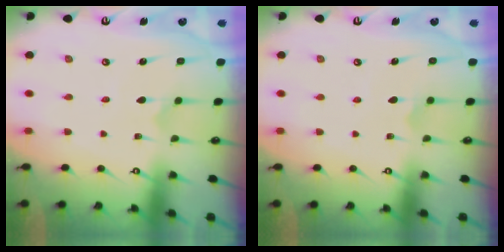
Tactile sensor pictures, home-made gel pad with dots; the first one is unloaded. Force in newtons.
{"total": 2.7, "press": 2.7, "slide": 0.6}